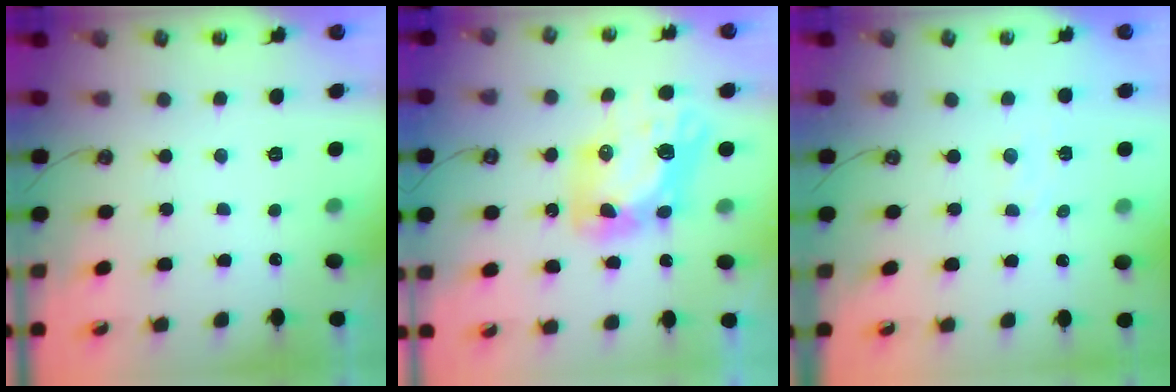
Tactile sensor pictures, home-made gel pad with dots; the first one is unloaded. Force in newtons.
{"total": 12.7, "press": 12.6, "slide": 1.2}
{"total": 2.9, "press": 2.9, "slide": 0.5}